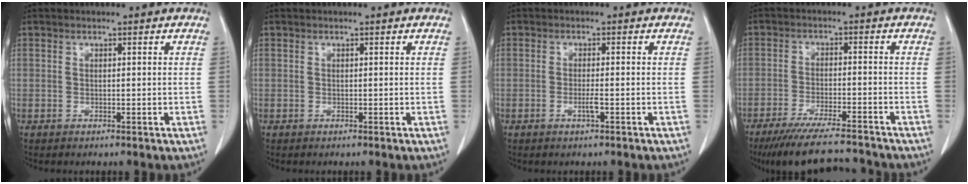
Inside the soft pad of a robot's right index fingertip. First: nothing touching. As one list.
[{"total": 0.0}, {"total": 1.8, "force": [-0.8, 0.0, 1.7], "torque": [-0.034, -0.002, -0.016]}, {"total": 13.7, "force": [-12.3, 1.3, 5.7], "torque": [-0.098, -0.018, -0.187]}]